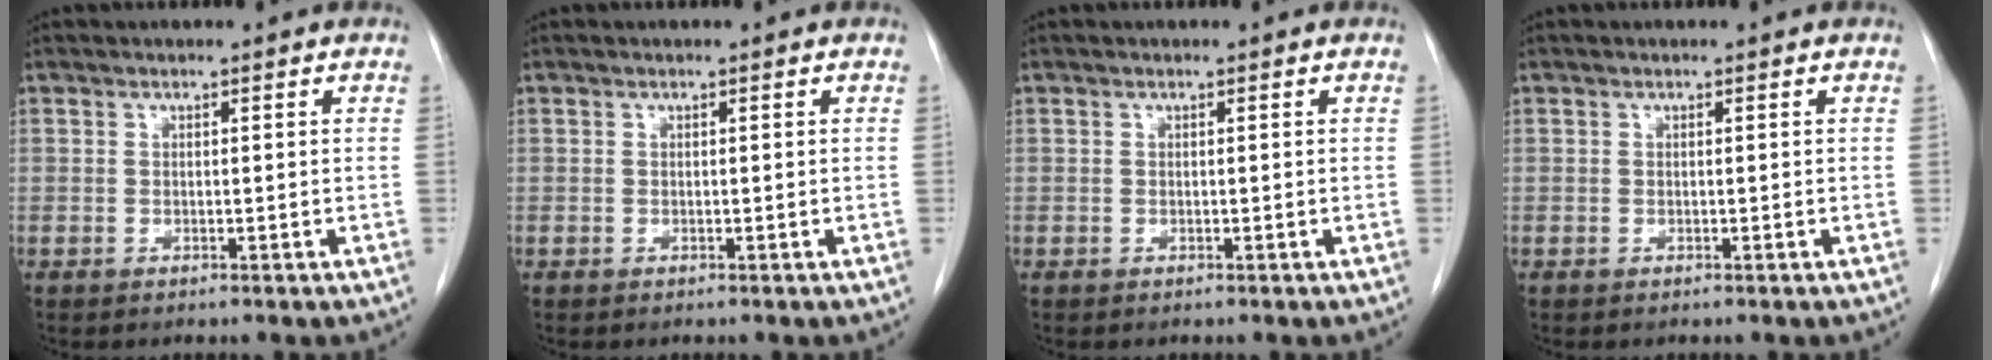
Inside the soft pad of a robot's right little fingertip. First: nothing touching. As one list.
[{"total": 0.0}, {"total": 0.0}, {"total": 0.0}]